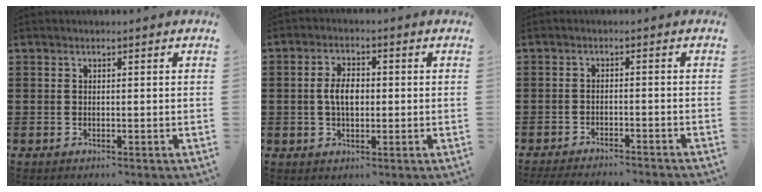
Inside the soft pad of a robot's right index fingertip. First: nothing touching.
{"total": 4.4, "force": [0.1, 2.4, 3.7], "torque": [-0.071, 0.002, -0.005]}
{"total": 2.6, "force": [-2.6, -0.3, 0.5], "torque": [-0.016, -0.005, -0.055]}